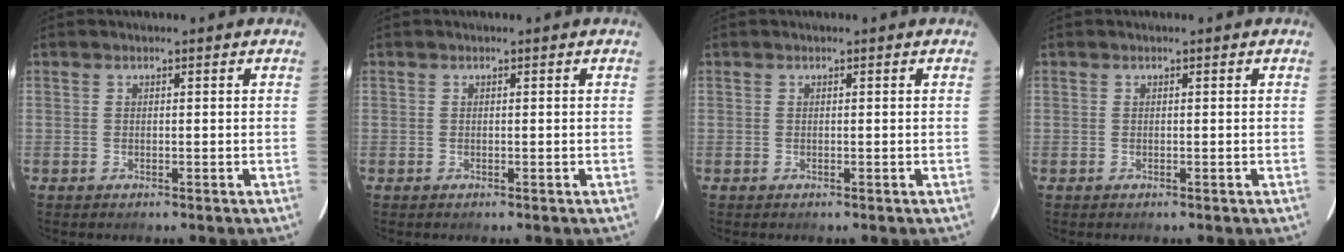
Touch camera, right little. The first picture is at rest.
{"total": 0.0}
{"total": 0.0}
{"total": 0.0}